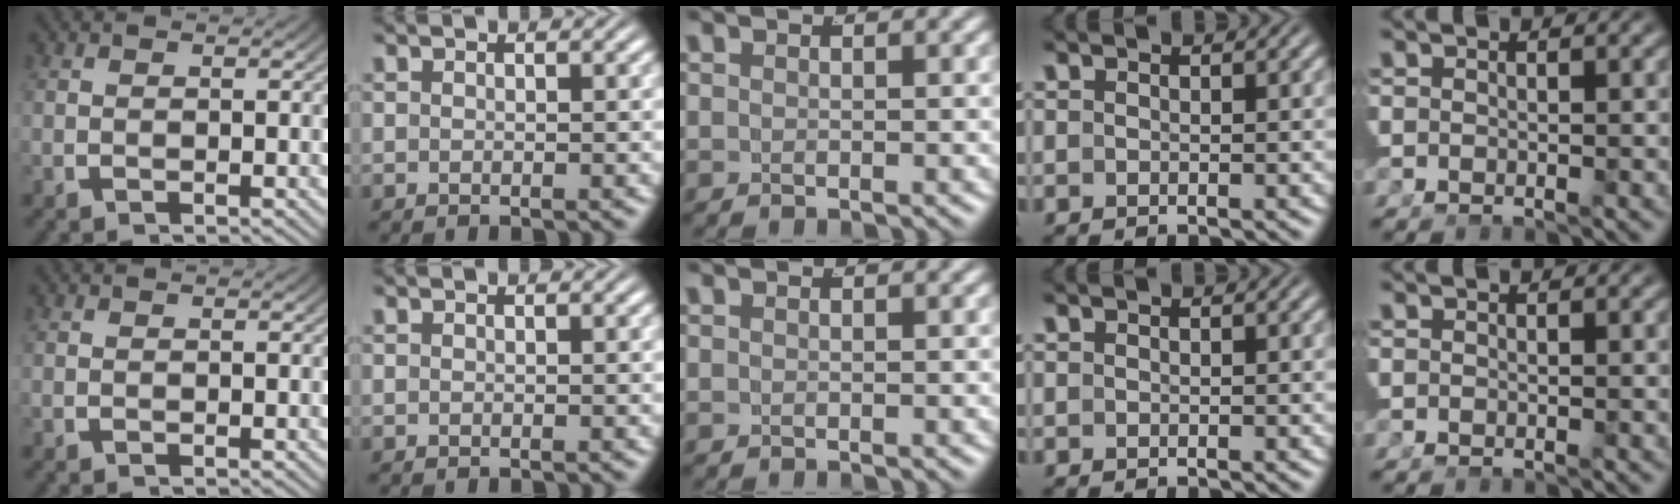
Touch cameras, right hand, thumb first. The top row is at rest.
{}